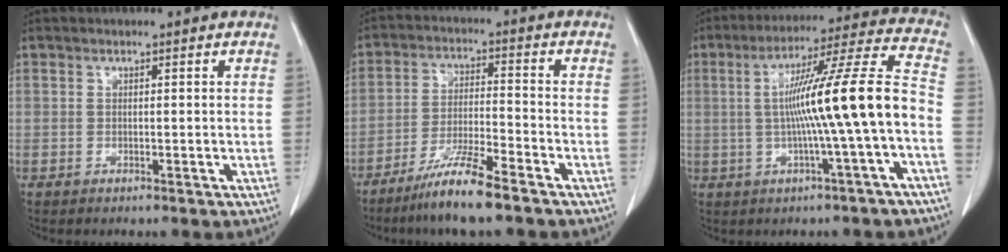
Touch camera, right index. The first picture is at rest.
{"total": 8.9, "force": [-6.5, 0.1, 6.1], "torque": [-0.119, -0.023, -0.124]}
{"total": 14.7, "force": [-1.9, -1.0, 14.5], "torque": [-0.232, 0.021, -0.032]}